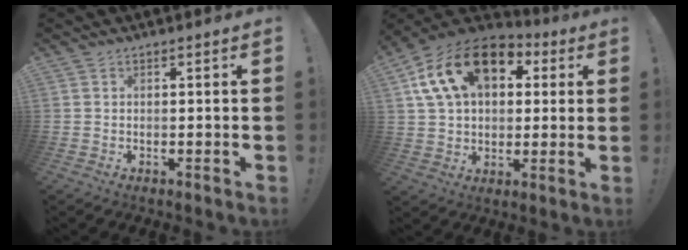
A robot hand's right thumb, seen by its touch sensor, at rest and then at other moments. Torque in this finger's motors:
{"motor_torque": [0.05, 1.85, 1.25, -0.61, 0.27]}